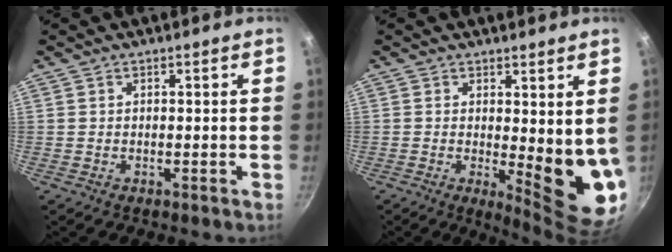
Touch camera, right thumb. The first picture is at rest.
{"total": 10.1, "force": [1.0, 3.5, 9.4], "torque": [-0.109, -0.041, 0.018]}